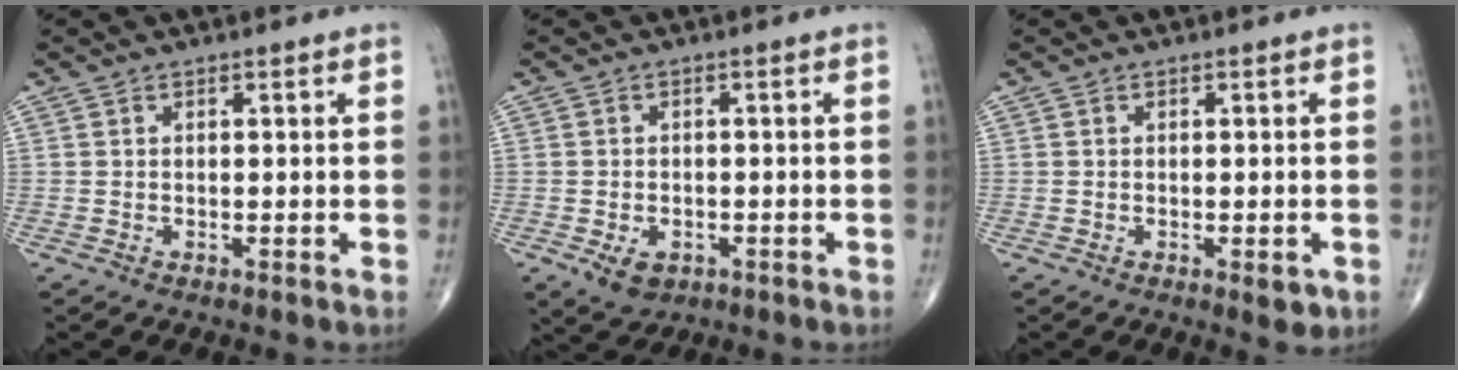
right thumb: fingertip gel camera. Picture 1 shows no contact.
{"total": 4.5, "force": [-1.8, 3.1, 2.7], "torque": [-0.039, 0.003, -0.022]}
{"total": 2.6, "force": [-0.9, 1.1, 2.1], "torque": [-0.017, -0.002, -0.009]}